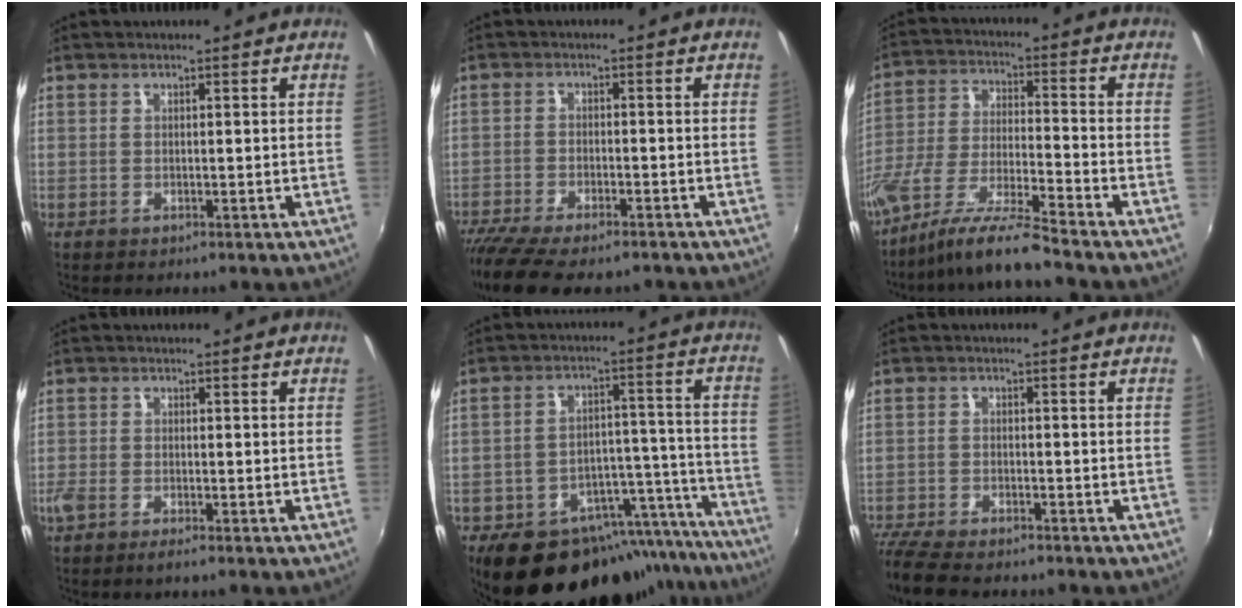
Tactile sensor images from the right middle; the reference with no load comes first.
{"total": 12.4, "force": [-10.2, 3.0, 6.4], "torque": [-0.145, -0.048, -0.170]}
{"total": 11.0, "force": [-9.4, -1.0, 5.8], "torque": [-0.116, -0.005, -0.180]}
{"total": 2.7, "force": [-2.1, 0.5, 1.7], "torque": [-0.044, -0.008, -0.044]}
{"total": 24.9, "force": [-20.6, 10.7, 8.9], "torque": [-0.143, 0.047, -0.267]}
{"total": 9.9, "force": [-8.7, 2.3, 4.2], "torque": [-0.116, -0.038, -0.157]}